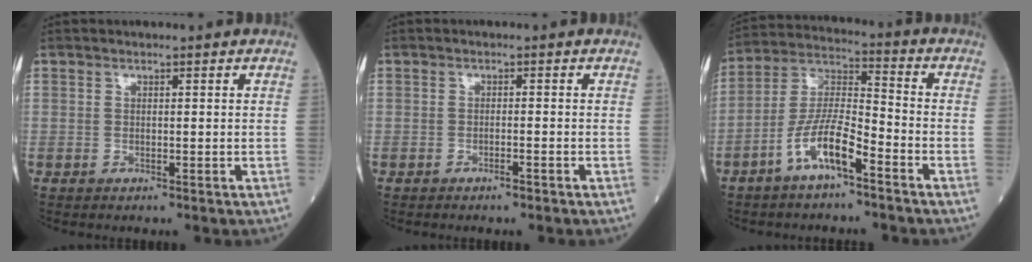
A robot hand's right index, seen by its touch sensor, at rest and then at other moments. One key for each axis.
{"total": 1.2, "fx": -0.8, "fy": -0.1, "fz": 0.8, "tx": -0.013, "ty": 0.000, "tz": -0.014}
{"total": 9.7, "fx": -5.4, "fy": 1.8, "fz": 7.9, "tx": -0.165, "ty": 0.006, "tz": -0.107}